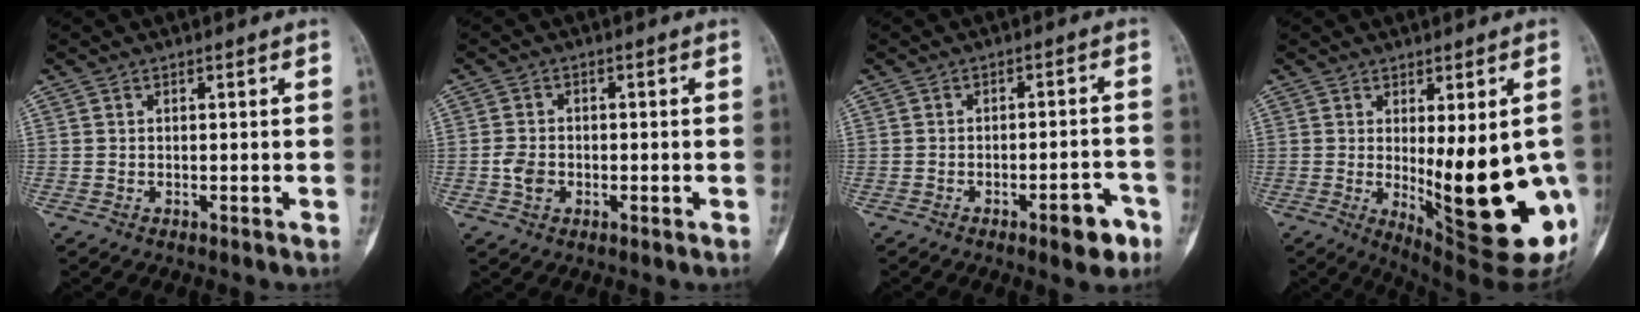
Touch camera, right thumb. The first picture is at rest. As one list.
[{"total": 3.3, "force": [-0.7, 2.5, 2.0], "torque": [-0.030, 0.008, -0.015]}, {"total": 6.4, "force": [-3.6, 2.2, 4.9], "torque": [-0.048, 0.029, -0.042]}, {"total": 21.9, "force": [-2.9, 6.8, 20.6], "torque": [-0.225, -0.033, -0.012]}]